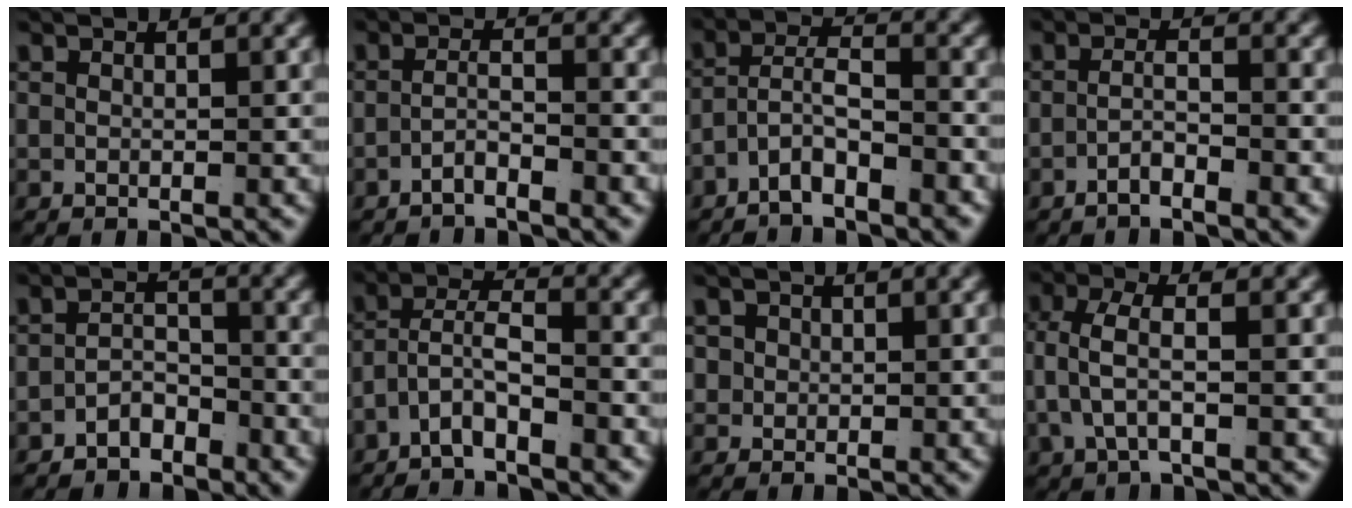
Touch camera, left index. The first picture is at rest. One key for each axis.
{"total": 2.5, "fx": -2.2, "fy": 0.1, "fz": 1.1, "tx": -0.023, "ty": -0.010, "tz": -0.038}
{"total": 5.2, "fx": -3.3, "fy": 2.9, "fz": 2.9, "tx": -0.065, "ty": -0.021, "tz": -0.052}
{"total": 2.5, "fx": -2.0, "fy": 0.1, "fz": 1.4, "tx": -0.025, "ty": -0.008, "tz": -0.036}
{"total": 3.2, "fx": -2.8, "fy": 1.4, "fz": 0.7, "tx": -0.002, "ty": -0.012, "tz": -0.047}
{"total": 4.4, "fx": -2.0, "fy": 2.6, "fz": 3.0, "tx": -0.071, "ty": -0.019, "tz": -0.029}
{"total": 2.2, "fx": 0.5, "fy": 2.0, "fz": 0.6, "tx": -0.025, "ty": -0.006, "tz": 0.011}
{"total": 4.1, "fx": 0.1, "fy": 2.1, "fz": 3.5, "tx": -0.084, "ty": -0.007, "tz": 0.004}